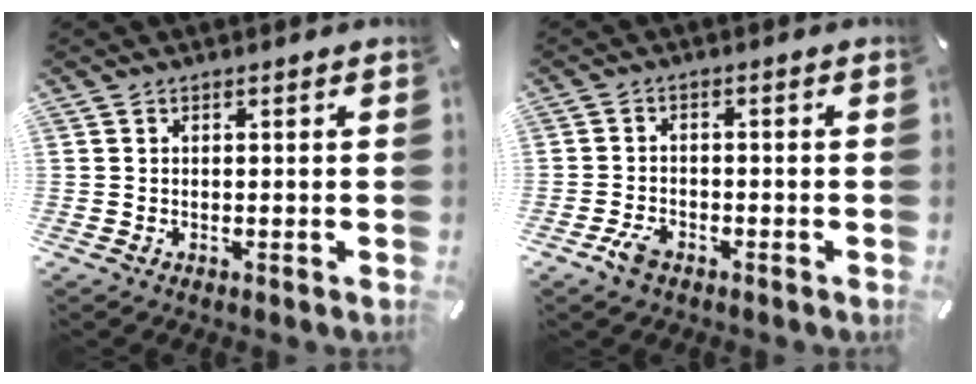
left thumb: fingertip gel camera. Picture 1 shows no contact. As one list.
[{"total": 3.7, "force": [-2.3, 2.0, 2.1], "torque": [-0.054, 0.004, -0.047]}]